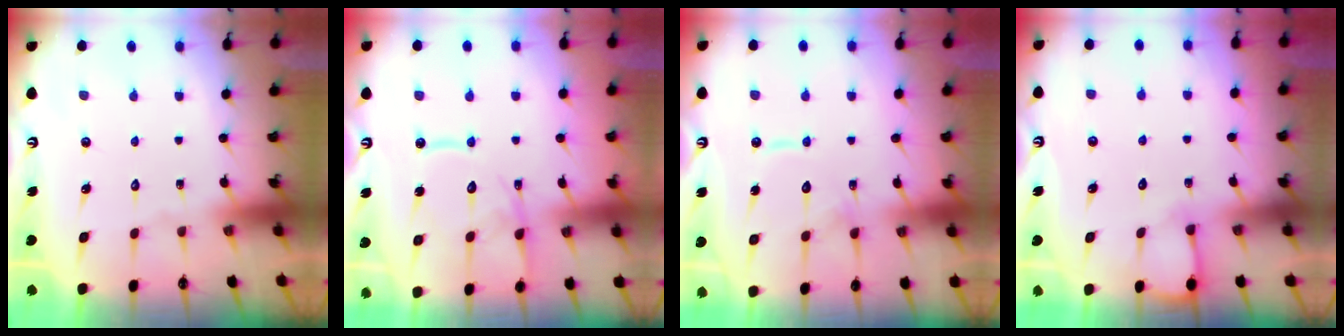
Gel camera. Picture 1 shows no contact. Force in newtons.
{"total": 14.1, "press": 14.0, "slide": 1.5}
{"total": 11.1, "press": 11.0, "slide": 0.9}
{"total": 4.5, "press": 4.5, "slide": 0.6}